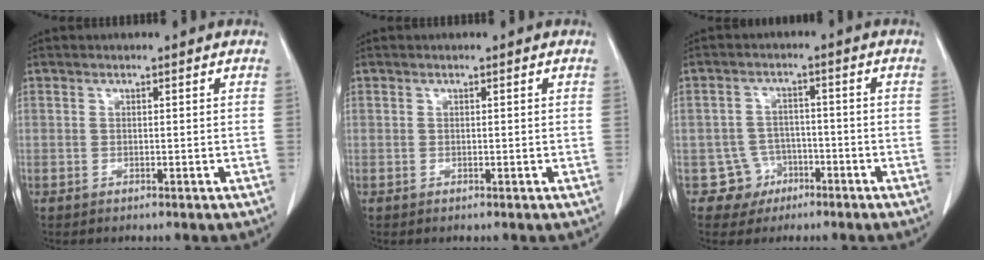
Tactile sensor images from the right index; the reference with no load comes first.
{"total": 0.0}
{"total": 4.7, "force": [-2.3, 4.0, -0.5], "torque": [0.017, 0.016, -0.034]}